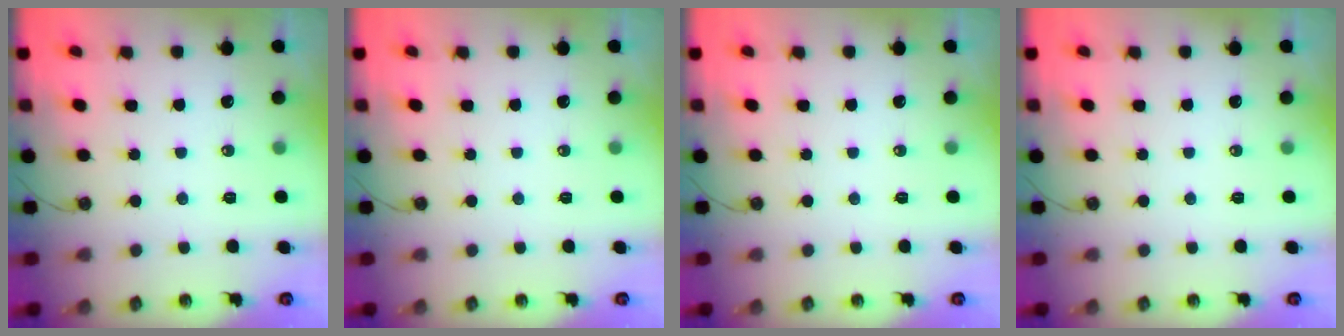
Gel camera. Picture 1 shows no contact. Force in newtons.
{"total": 0.0}
{"total": 0.0}
{"total": 0.0}